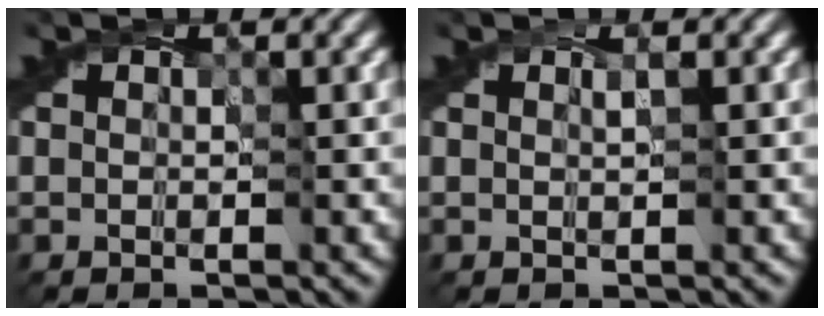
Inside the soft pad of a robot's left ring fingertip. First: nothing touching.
{"total": 0.5, "force": [0.2, -0.2, 0.4], "torque": [-0.008, 0.002, 0.003]}